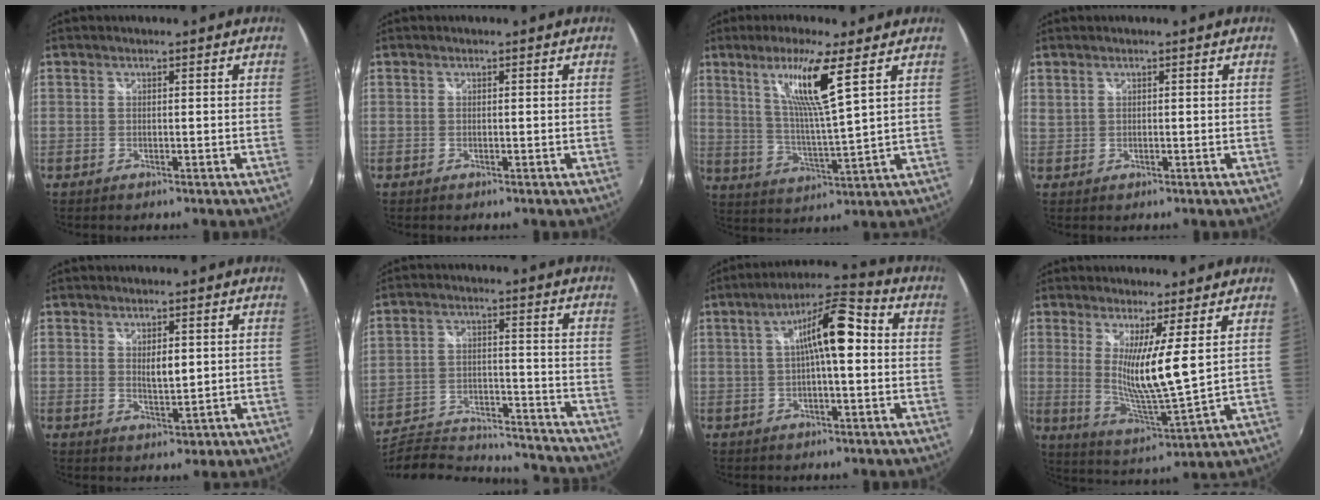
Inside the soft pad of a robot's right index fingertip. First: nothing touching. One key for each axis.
{"total": 0.0}
{"total": 10.7, "fx": 5.3, "fy": -0.5, "fz": 9.3, "tx": -0.168, "ty": -0.007, "tz": 0.102}
{"total": 1.0, "fx": 0.8, "fy": 0.2, "fz": 0.6, "tx": -0.012, "ty": 0.002, "tz": 0.015}
{"total": 2.8, "fx": 0.5, "fy": 1.7, "fz": 2.2, "tx": -0.031, "ty": -0.002, "tz": 0.011}
{"total": 26.9, "fx": -23.2, "fy": 7.9, "fz": 10.9, "tx": -0.222, "ty": -0.027, "tz": -0.328}
{"total": 10.1, "fx": 0.6, "fy": 2.6, "fz": 9.8, "tx": -0.159, "ty": 0.029, "tz": 0.007}
{"total": 10.0, "fx": 3.1, "fy": -0.5, "fz": 9.5, "tx": -0.166, "ty": -0.029, "tz": 0.056}